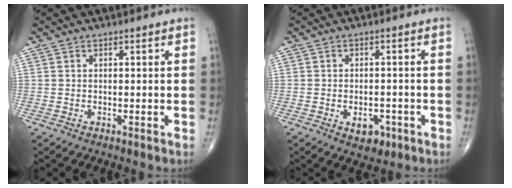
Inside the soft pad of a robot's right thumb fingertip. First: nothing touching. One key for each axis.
{"total": 4.7, "fx": -1.9, "fy": 3.0, "fz": 3.1, "tx": -0.029, "ty": 0.009, "tz": -0.020}